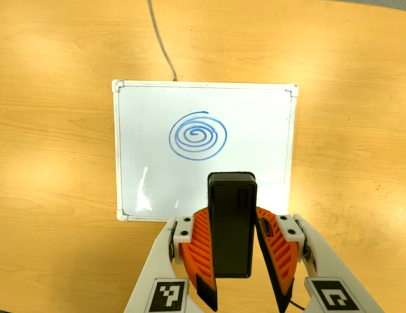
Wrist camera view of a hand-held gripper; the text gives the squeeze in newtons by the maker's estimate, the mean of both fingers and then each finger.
{"total": 5.0, "left": 4.2, "right": 5.7}